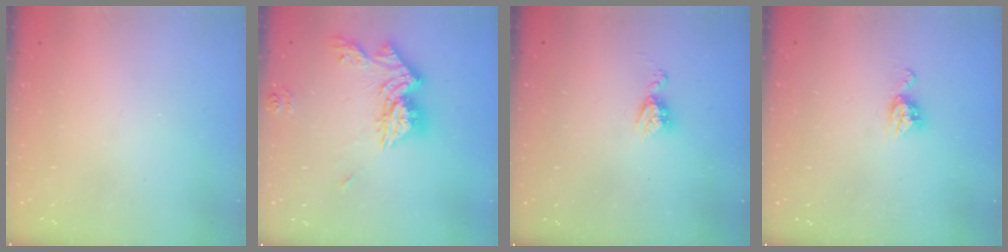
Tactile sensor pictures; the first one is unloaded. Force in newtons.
{"total": 14.4, "press": 14.4, "slide": 1.5}
{"total": 5.3, "press": 5.3, "slide": 0.5}
{"total": 6.0, "press": 6.0, "slide": 0.4}